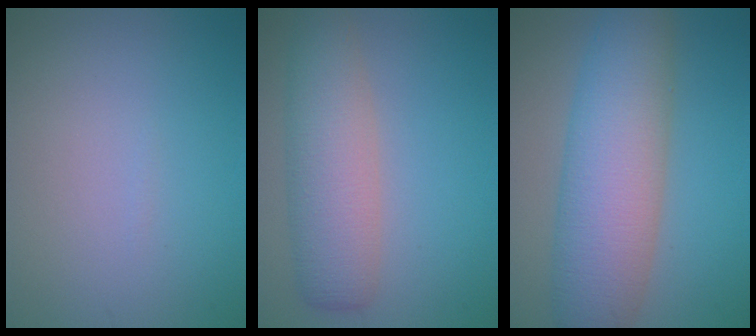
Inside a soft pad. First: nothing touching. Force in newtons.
{"total": 5.5, "press": 5.5, "slide": 0.2}
{"total": 8.7, "press": 8.7, "slide": 0.5}